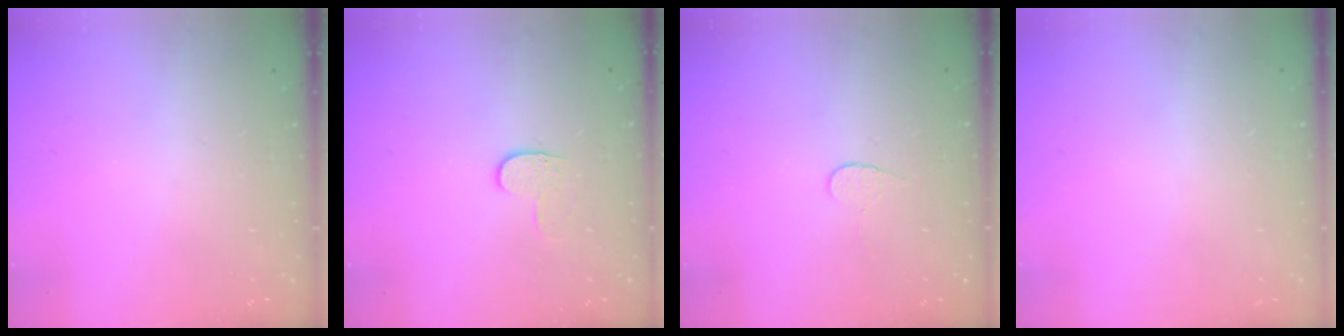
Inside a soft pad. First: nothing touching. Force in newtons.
{"total": 3.8, "press": 3.8, "slide": 0.5}
{"total": 3.7, "press": 3.7, "slide": 0.4}
{"total": 0.6, "press": 0.5, "slide": 0.2}